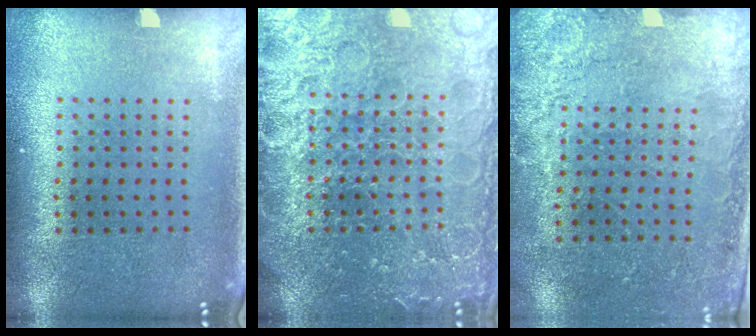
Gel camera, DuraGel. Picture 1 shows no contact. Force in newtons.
{"total": 6.5, "press": 6.5, "slide": 0.7}
{"total": 2.6, "press": 2.3, "slide": 1.1}